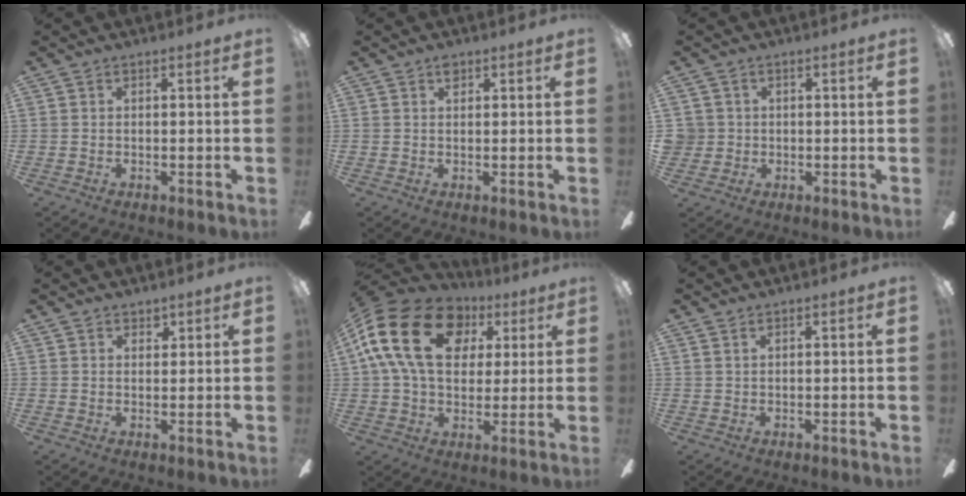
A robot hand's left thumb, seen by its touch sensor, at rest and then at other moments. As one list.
[{"total": 1.7, "force": [1.2, 1.0, 0.8], "torque": [-0.003, -0.008, 0.020]}, {"total": 3.3, "force": [0.4, 3.3, 0.3], "torque": [-0.008, 0.003, 0.009]}, {"total": 2.5, "force": [2.0, 1.4, 0.1], "torque": [0.000, -0.009, 0.039]}, {"total": 20.8, "force": [6.2, 14.8, 13.2], "torque": [-0.254, 0.004, 0.110]}, {"total": 0.9, "force": [0.8, 0.3, 0.0], "torque": [-0.001, 0.000, 0.016]}]